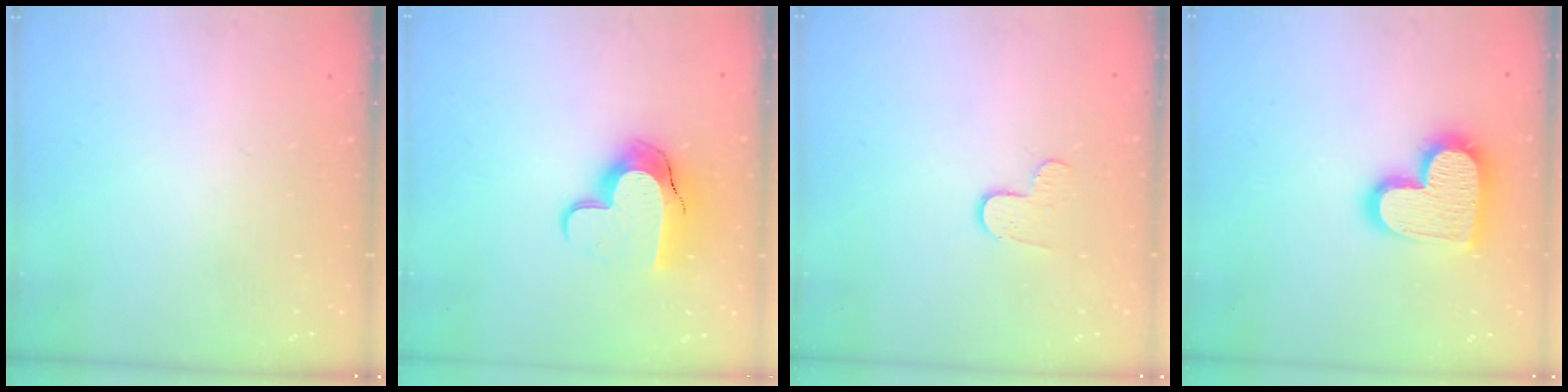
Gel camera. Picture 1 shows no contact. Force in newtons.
{"total": 12.9, "press": 12.9, "slide": 0.9}
{"total": 5.5, "press": 5.5, "slide": 0.5}
{"total": 18.4, "press": 18.4, "slide": 1.0}